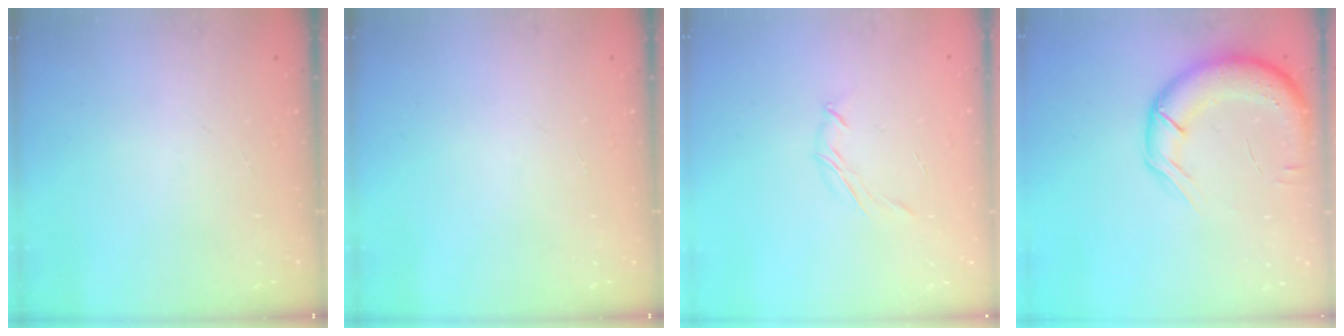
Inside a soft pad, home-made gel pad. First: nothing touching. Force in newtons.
{"total": 0.0}
{"total": 3.6, "press": 3.5, "slide": 0.8}
{"total": 14.4, "press": 14.0, "slide": 3.5}